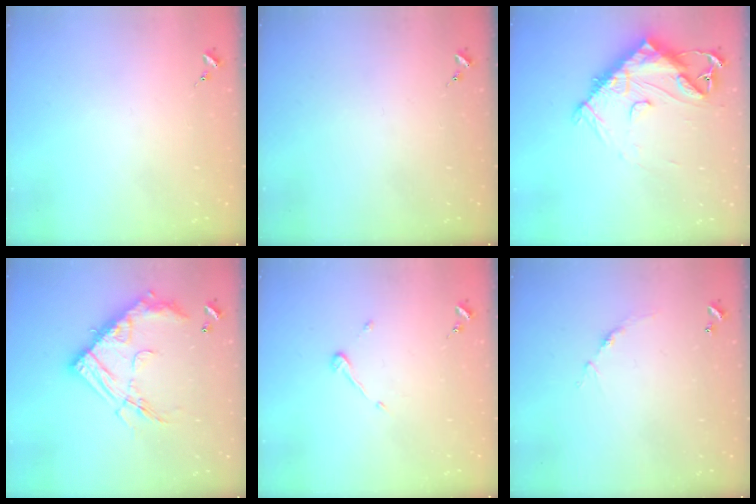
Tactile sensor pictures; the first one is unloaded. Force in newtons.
{"total": 0.0}
{"total": 14.6, "press": 14.5, "slide": 1.1}
{"total": 20.3, "press": 20.2, "slide": 1.9}
{"total": 3.6, "press": 3.6, "slide": 0.2}
{"total": 5.1, "press": 5.1, "slide": 0.4}